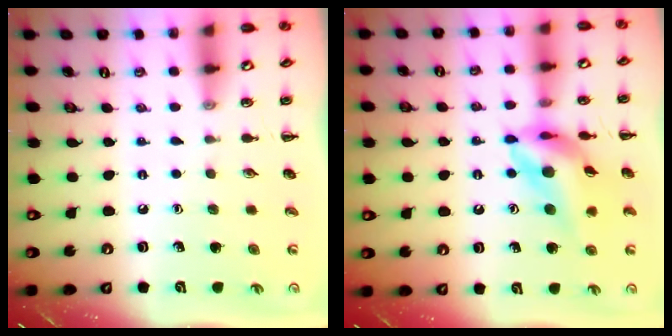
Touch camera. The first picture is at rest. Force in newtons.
{"total": 12.1, "press": 11.4, "slide": 3.9}